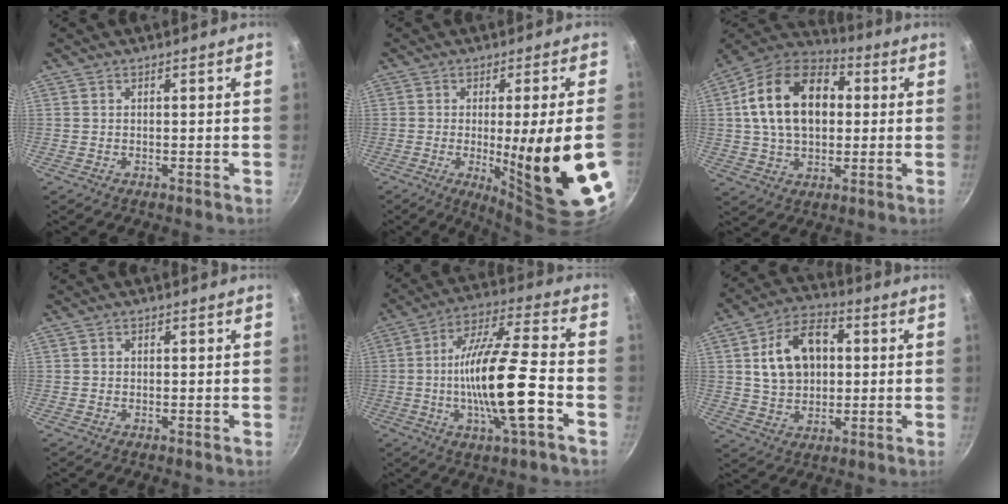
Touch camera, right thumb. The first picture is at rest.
{"total": 18.8, "force": [-3.8, 1.9, 18.3], "torque": [-0.247, -0.015, -0.036]}
{"total": 19.4, "force": [2.8, 13.1, 14.1], "torque": [-0.213, 0.027, 0.034]}
{"total": 0.5, "force": [0.0, 0.5, 0.2], "torque": [0.000, 0.002, 0.000]}
{"total": 17.7, "force": [-4.2, 3.7, 16.8], "torque": [-0.299, 0.025, -0.084]}
{"total": 14.1, "force": [2.3, 10.0, 9.7], "torque": [-0.137, 0.014, 0.035]}